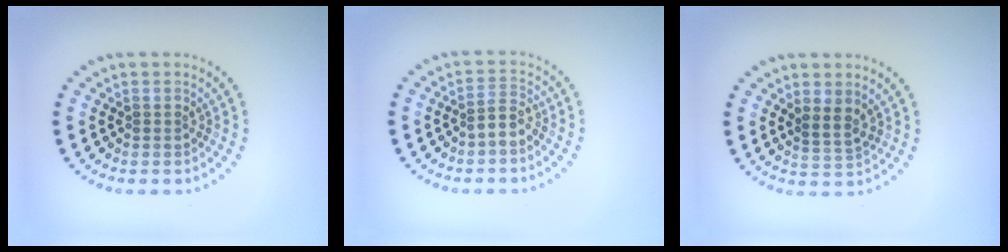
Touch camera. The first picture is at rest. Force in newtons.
{"total": 1.7, "press": 1.5, "slide": 0.9}
{"total": 1.9, "press": 1.5, "slide": 1.2}